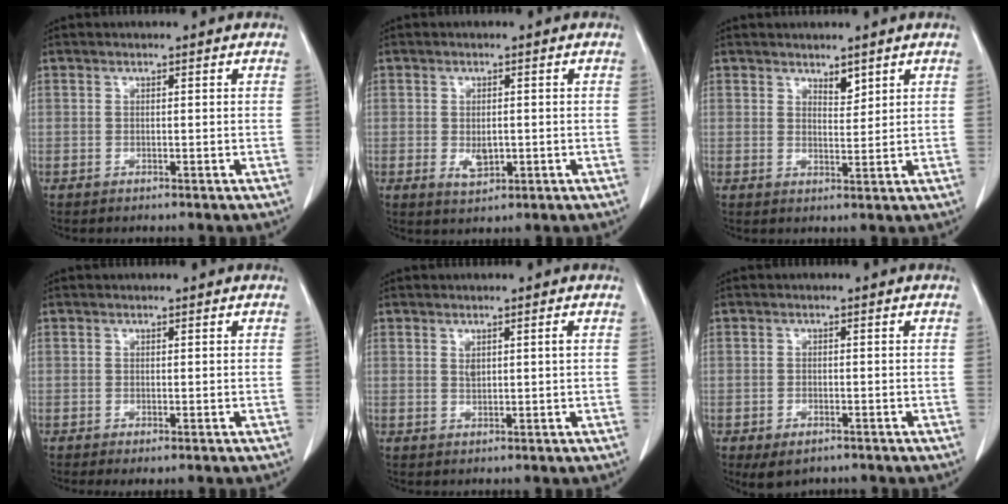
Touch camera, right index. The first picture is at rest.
{"total": 3.1, "force": [-0.5, 1.7, 2.5], "torque": [-0.044, -0.005, 0.002]}
{"total": 2.3, "force": [1.8, 0.9, 1.2], "torque": [-0.019, -0.007, 0.033]}
{"total": 1.0, "force": [-0.4, 0.3, 0.9], "torque": [-0.017, -0.005, -0.004]}
{"total": 1.6, "force": [0.7, 0.2, 1.4], "torque": [-0.031, -0.001, 0.016]}
{"total": 3.4, "force": [-2.1, 1.8, 2.0], "torque": [-0.034, -0.006, -0.024]}